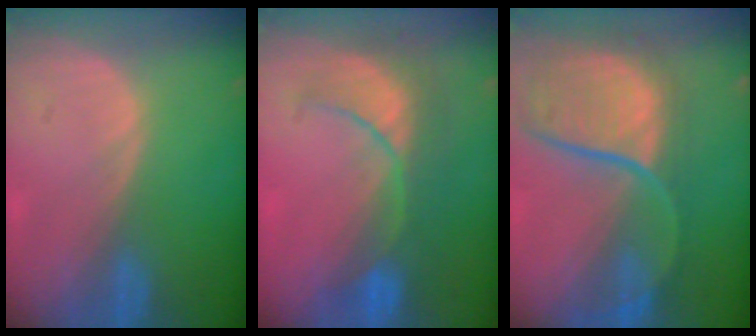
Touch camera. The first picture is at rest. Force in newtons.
{"total": 8.4, "press": 8.2, "slide": 1.9}
{"total": 12.0, "press": 9.9, "slide": 6.8}